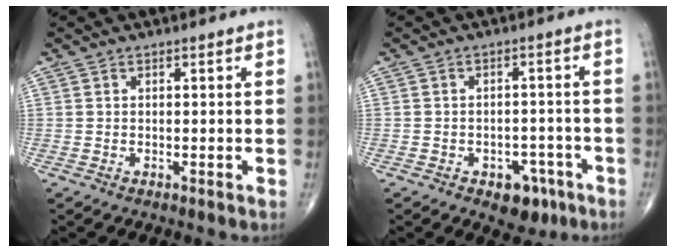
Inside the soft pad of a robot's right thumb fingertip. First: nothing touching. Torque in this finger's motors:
{"motor_torque": [2.02, 0.97, 0.32, -0.49, -0.01]}